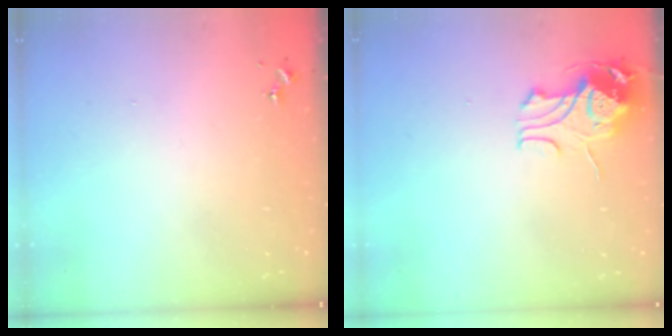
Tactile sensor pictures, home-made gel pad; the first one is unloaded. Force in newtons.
{"total": 9.3, "press": 9.3, "slide": 0.8}